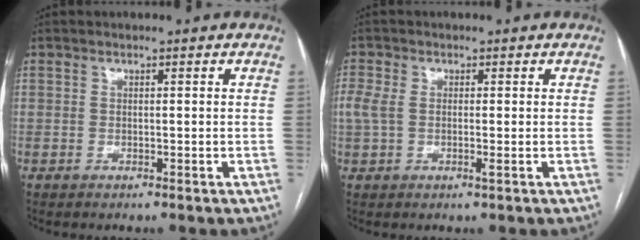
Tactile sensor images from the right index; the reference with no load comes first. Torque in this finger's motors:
{"motor_torque": [0.41, 0.33, 0.16, 0.04]}